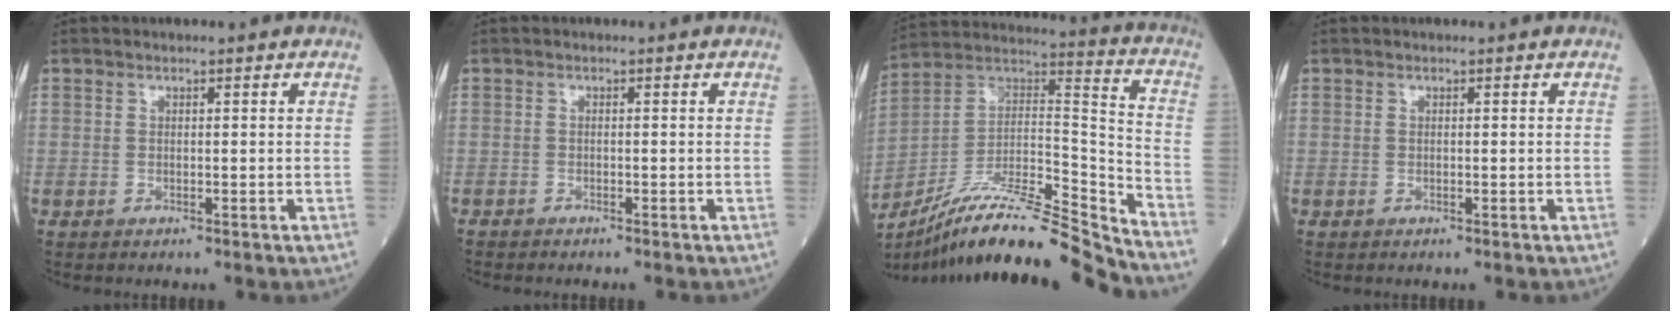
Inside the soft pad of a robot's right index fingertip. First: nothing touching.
{"total": 1.2, "force": [-1.1, 0.1, 0.4], "torque": [-0.008, -0.001, -0.018]}
{"total": 21.8, "force": [-19.5, 0.3, 9.8], "torque": [-0.190, 0.022, -0.337]}
{"total": 0.0}